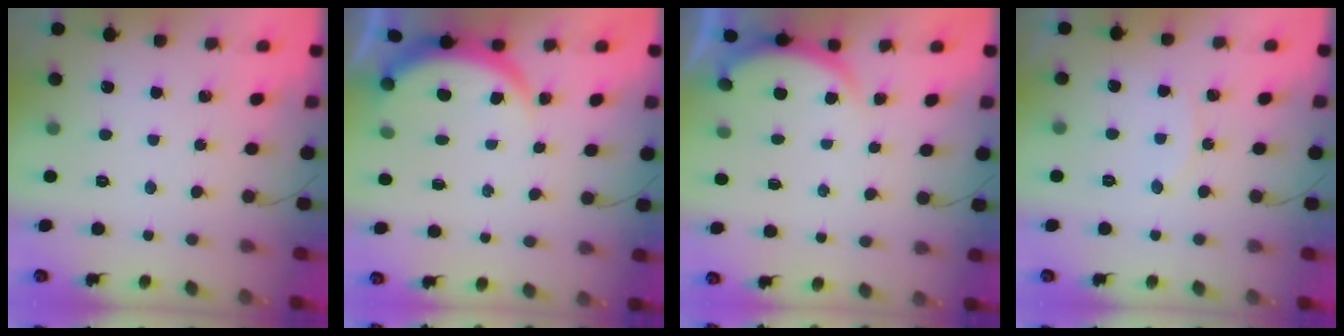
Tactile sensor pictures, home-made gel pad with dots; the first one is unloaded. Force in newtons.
{"total": 3.7, "press": 3.7, "slide": 0.2}
{"total": 3.0, "press": 2.9, "slide": 0.6}
{"total": 4.8, "press": 4.8, "slide": 0.6}